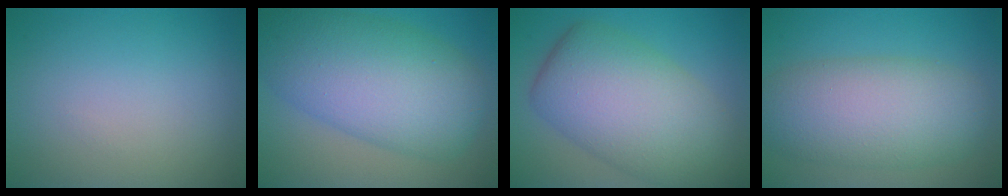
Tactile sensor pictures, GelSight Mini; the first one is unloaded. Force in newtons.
{"total": 11.2, "press": 11.2, "slide": 0.3}
{"total": 10.7, "press": 10.7, "slide": 0.4}
{"total": 8.3, "press": 8.3, "slide": 0.3}